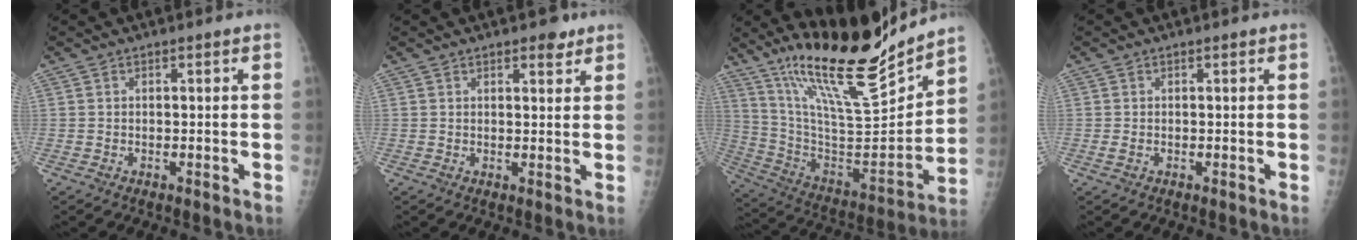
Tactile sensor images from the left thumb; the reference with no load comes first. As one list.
[{"total": 3.0, "force": [2.1, 1.3, 1.7], "torque": [-0.010, -0.010, 0.026]}, {"total": 23.8, "force": [19.0, 4.1, 13.7], "torque": [-0.201, -0.107, 0.330]}, {"total": 0.9, "force": [0.0, 0.5, 0.7], "torque": [-0.016, 0.001, 0.002]}]